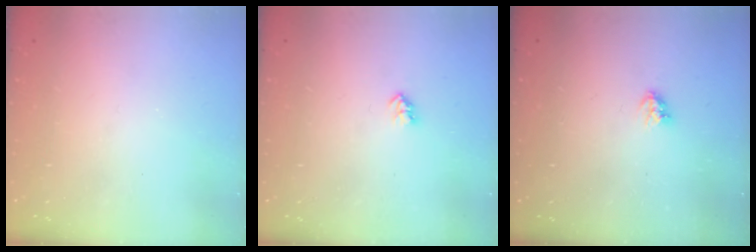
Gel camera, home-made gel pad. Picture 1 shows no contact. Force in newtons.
{"total": 2.6, "press": 2.6, "slide": 0.4}
{"total": 3.4, "press": 3.4, "slide": 0.4}